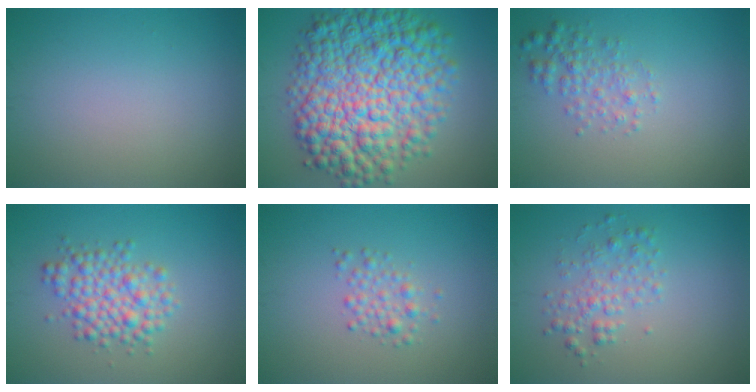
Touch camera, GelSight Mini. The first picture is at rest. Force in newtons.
{"total": 13.0, "press": 13.0, "slide": 0.1}
{"total": 2.4, "press": 2.4, "slide": 0.1}
{"total": 4.2, "press": 4.2, "slide": 0.1}
{"total": 1.8, "press": 1.8, "slide": 0.0}
{"total": 2.4, "press": 2.4, "slide": 0.1}